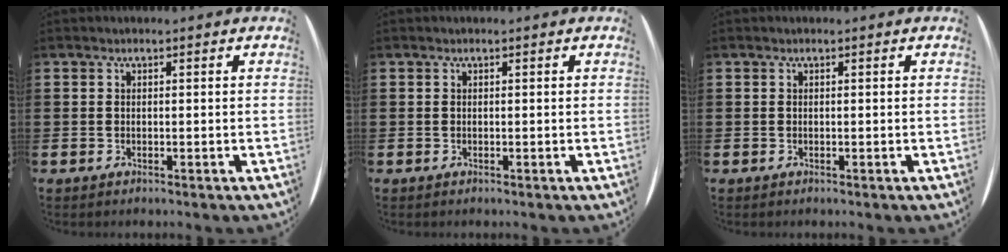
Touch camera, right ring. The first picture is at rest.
{"total": 0.0}
{"total": 0.0}